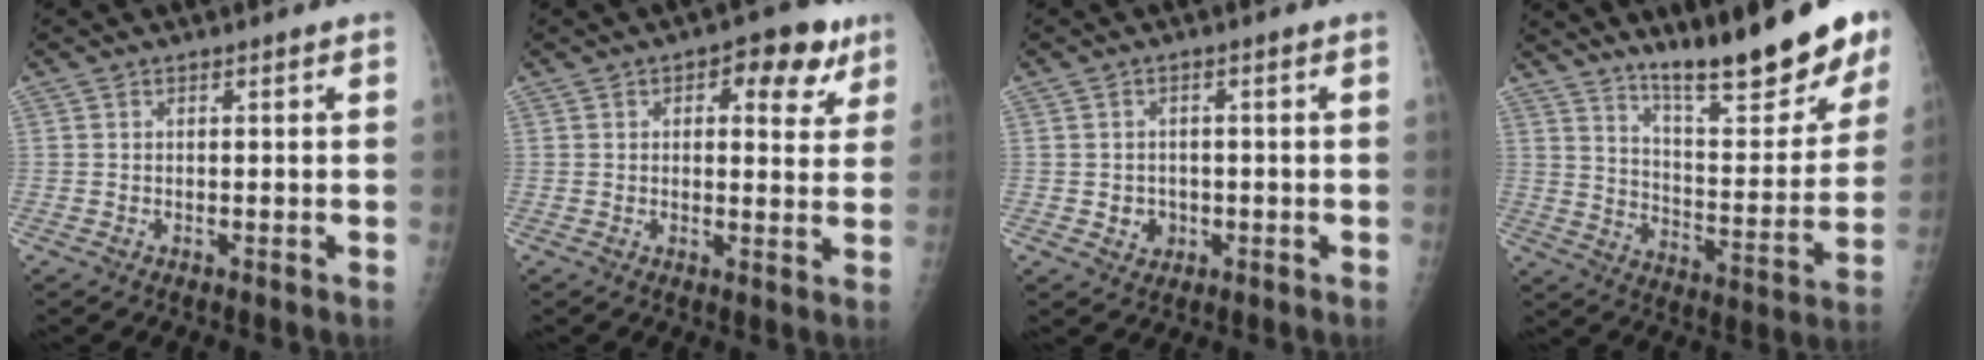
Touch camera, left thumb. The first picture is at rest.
{"total": 8.9, "force": [4.2, 4.7, 6.3], "torque": [-0.041, -0.008, 0.046]}
{"total": 3.1, "force": [-0.7, 2.8, 1.1], "torque": [-0.002, 0.004, -0.003]}
{"total": 19.9, "force": [15.0, 3.8, 12.5], "torque": [-0.149, -0.101, 0.237]}